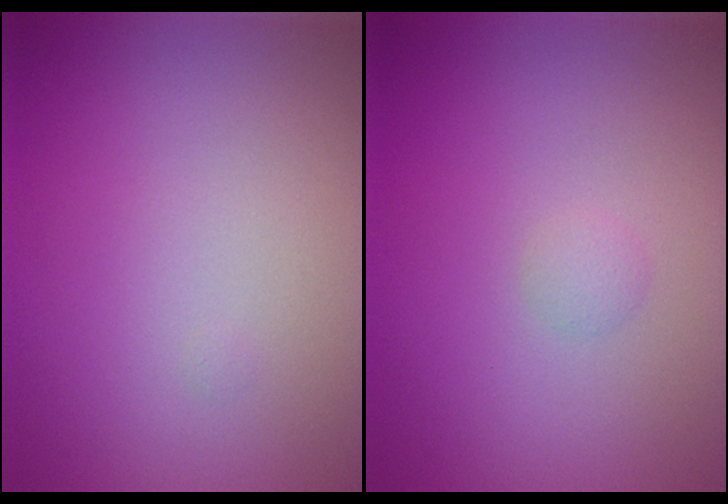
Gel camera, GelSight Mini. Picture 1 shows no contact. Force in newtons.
{"total": 0.7, "press": 0.7, "slide": 0.0}